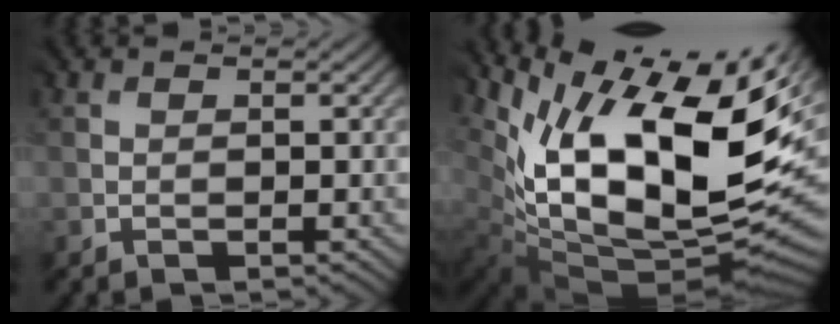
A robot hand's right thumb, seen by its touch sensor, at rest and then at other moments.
{"total": 19.3, "force": [4.7, 9.2, 16.4], "torque": [-0.277, -0.022, 0.106]}